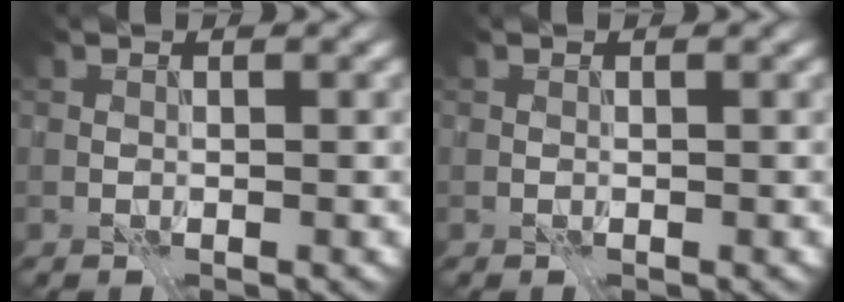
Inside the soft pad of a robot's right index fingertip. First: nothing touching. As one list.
[{"total": 0.0}]